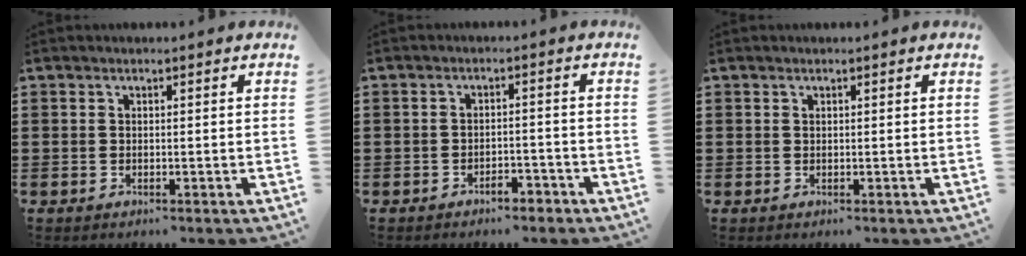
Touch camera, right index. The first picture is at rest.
{"total": 2.8, "force": [-2.5, 0.6, 0.9], "torque": [-0.021, 0.001, -0.051]}
{"total": 0.0}